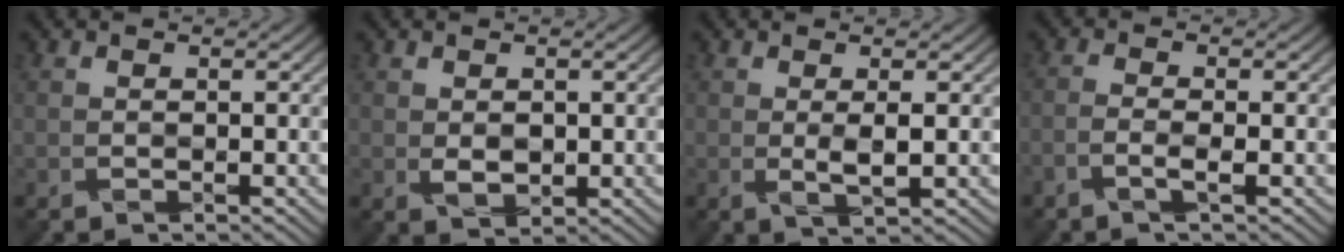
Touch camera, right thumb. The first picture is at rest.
{"total": 2.0, "force": [0.4, 1.4, 1.3], "torque": [-0.026, -0.006, 0.016]}
{"total": 2.2, "force": [0.4, 0.4, 2.1], "torque": [-0.044, -0.002, 0.013]}
{"total": 1.9, "force": [-1.2, 0.3, 1.5], "torque": [-0.024, 0.007, -0.034]}